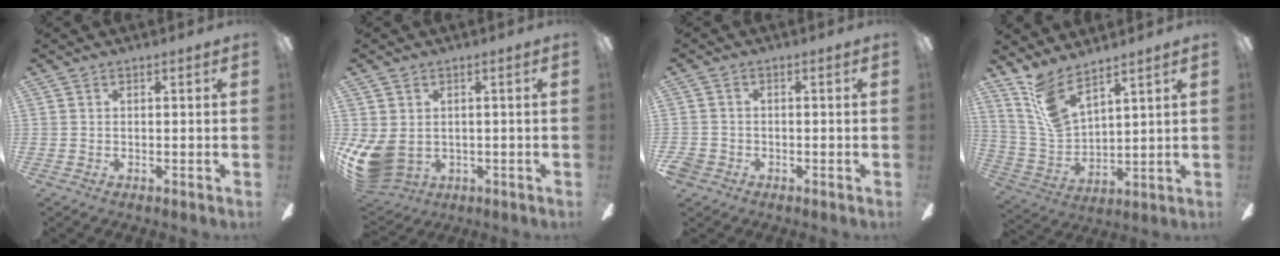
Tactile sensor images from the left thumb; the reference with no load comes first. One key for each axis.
{"total": 8.4, "fx": -1.3, "fy": 6.3, "fz": 5.3, "tx": -0.117, "ty": 0.002, "tz": -0.019}
{"total": 2.4, "fx": -1.5, "fy": 1.8, "fz": 0.6, "tx": -0.016, "ty": 0.006, "tz": -0.032}
{"total": 10.8, "fx": 8.5, "fy": 3.6, "fz": 5.6, "tx": -0.143, "ty": -0.040, "tz": 0.164}